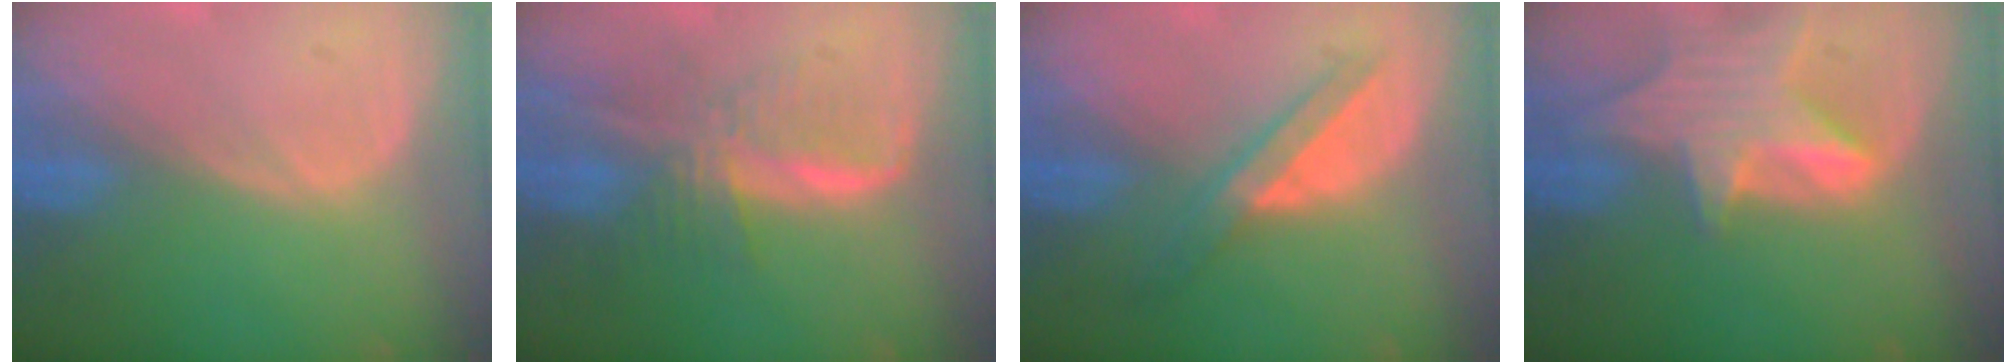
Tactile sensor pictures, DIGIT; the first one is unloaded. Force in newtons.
{"total": 8.2, "press": 6.9, "slide": 4.4}
{"total": 5.9, "press": 5.3, "slide": 2.6}
{"total": 8.5, "press": 7.6, "slide": 3.9}